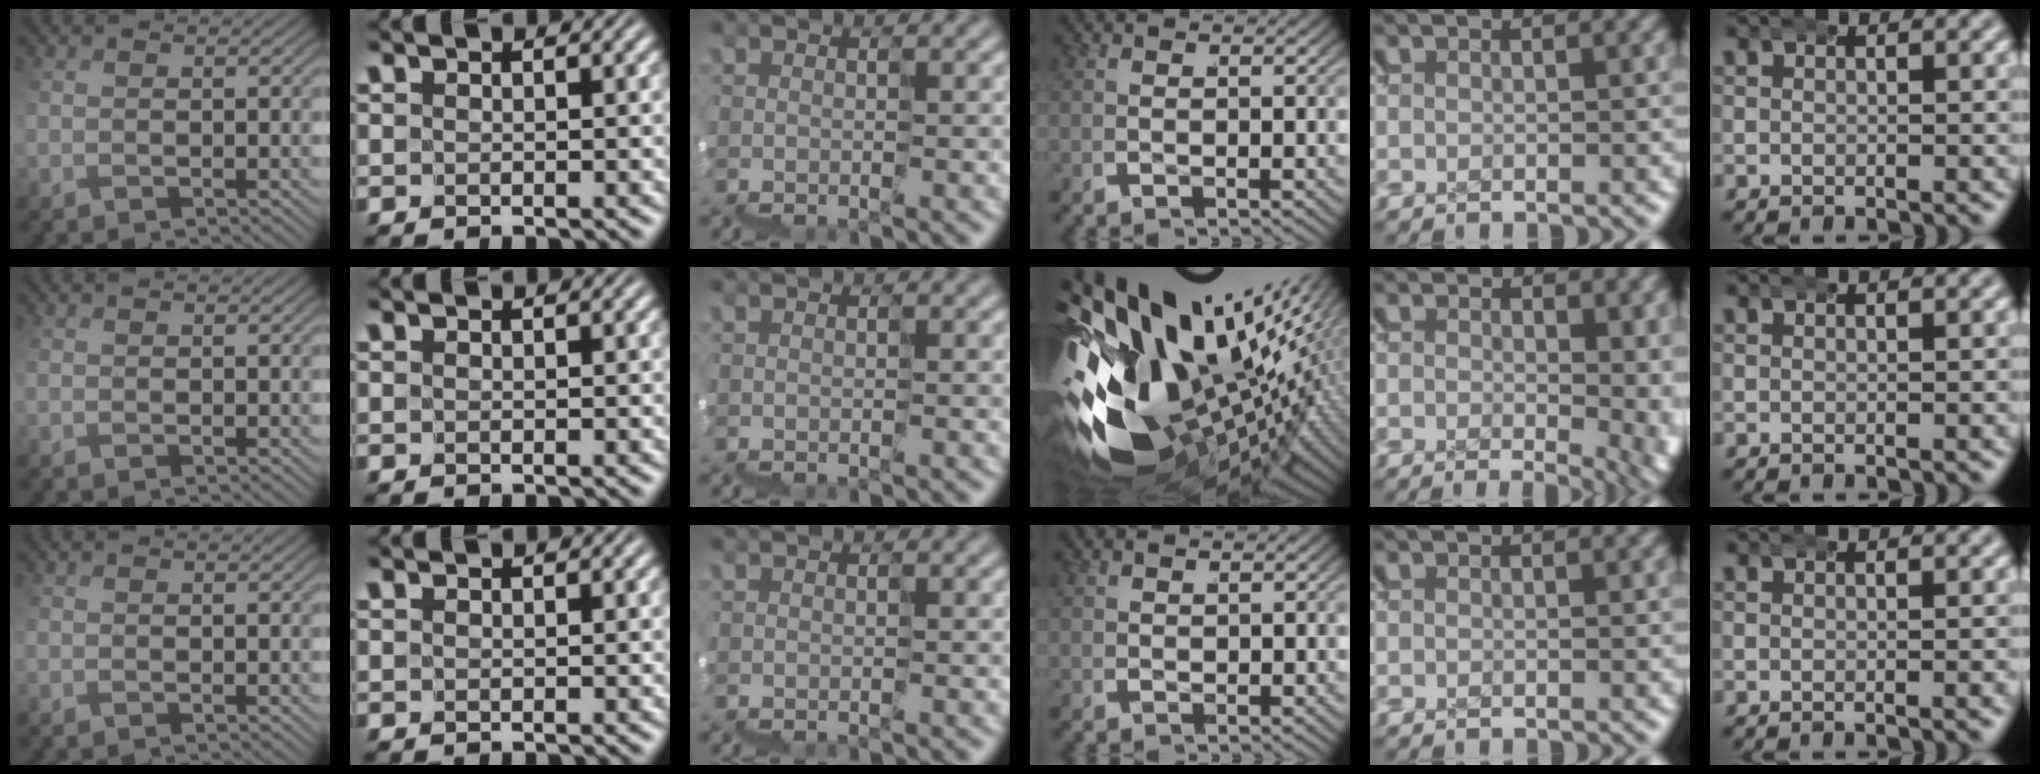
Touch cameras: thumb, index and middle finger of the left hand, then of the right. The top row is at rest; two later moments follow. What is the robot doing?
{"motion": "wrap", "object": "ethernet cable"}